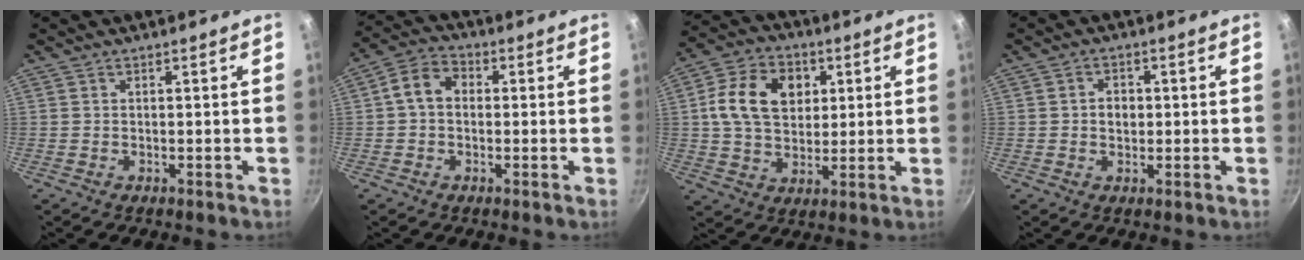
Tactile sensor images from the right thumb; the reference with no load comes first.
{"total": 6.4, "force": [0.3, 4.9, 4.0], "torque": [-0.057, 0.019, -0.010]}
{"total": 14.4, "force": [3.3, 10.7, 9.1], "torque": [-0.137, 0.004, 0.048]}
{"total": 3.1, "force": [0.1, 2.5, 1.8], "torque": [-0.014, 0.005, -0.001]}